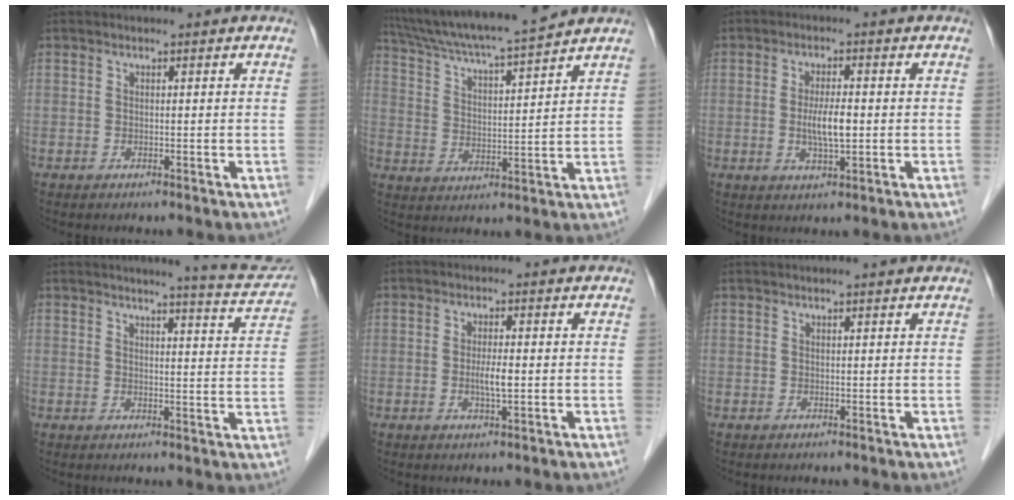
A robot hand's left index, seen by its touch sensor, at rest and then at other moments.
{"total": 14.5, "force": [13.1, -0.5, 6.1], "torque": [-0.116, 0.012, 0.218]}
{"total": 4.8, "force": [-0.3, 0.7, 4.8], "torque": [-0.096, -0.007, -0.005]}
{"total": 8.6, "force": [8.0, 0.2, 3.1], "torque": [-0.038, -0.020, 0.076]}
{"total": 2.8, "force": [-0.4, 0.4, 2.8], "torque": [-0.056, -0.003, -0.007]}
{"total": 2.3, "force": [2.1, 0.0, 1.0], "torque": [-0.011, 0.019, 0.030]}